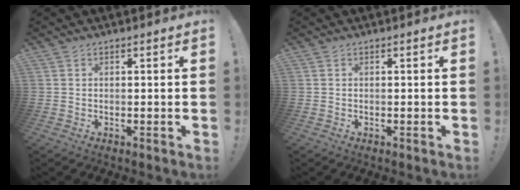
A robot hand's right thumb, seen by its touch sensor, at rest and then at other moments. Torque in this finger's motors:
{"motor_torque": [0.00, 0.00, 0.00, 0.00, 0.00]}